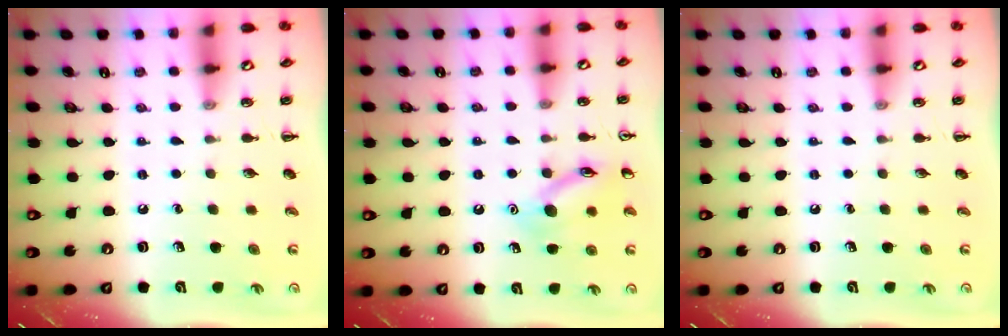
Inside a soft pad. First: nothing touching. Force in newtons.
{"total": 12.6, "press": 12.6, "slide": 0.7}
{"total": 0.0}